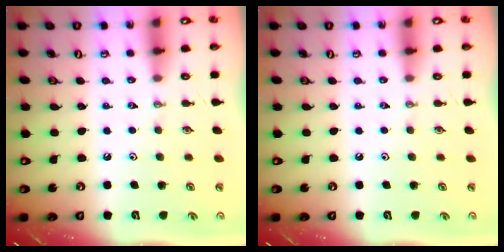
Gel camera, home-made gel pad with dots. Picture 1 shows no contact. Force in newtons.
{"total": 0.0}